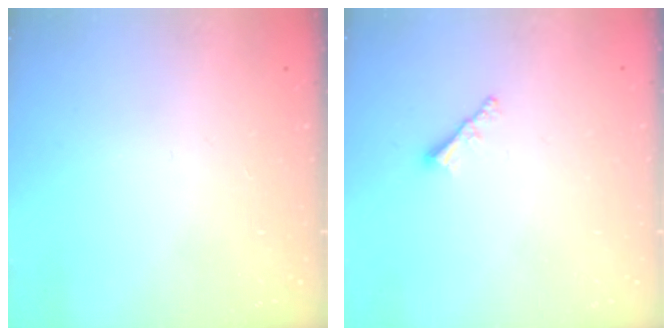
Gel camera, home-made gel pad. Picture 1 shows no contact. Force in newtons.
{"total": 1.9, "press": 1.9, "slide": 0.5}